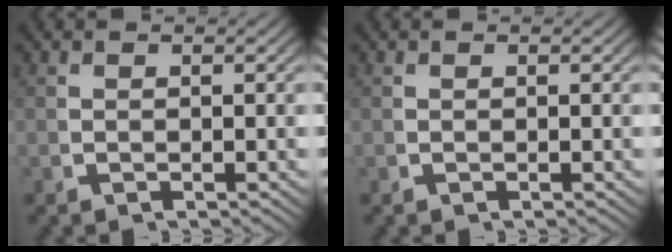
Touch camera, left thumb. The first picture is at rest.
{"total": 0.0}